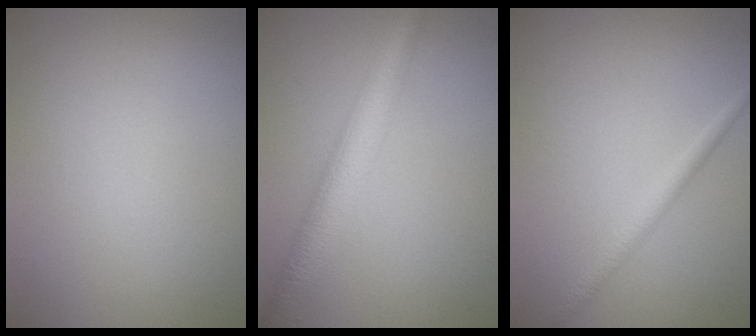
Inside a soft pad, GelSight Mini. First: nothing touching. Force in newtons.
{"total": 5.4, "press": 5.4, "slide": 0.1}
{"total": 1.6, "press": 1.6, "slide": 0.1}